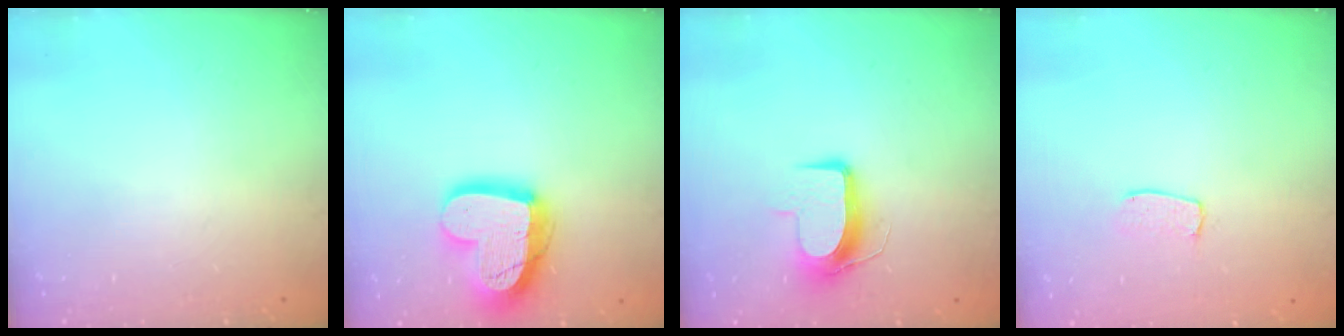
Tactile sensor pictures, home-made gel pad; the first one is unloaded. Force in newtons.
{"total": 18.8, "press": 18.7, "slide": 1.9}
{"total": 9.8, "press": 9.8, "slide": 0.3}
{"total": 3.9, "press": 3.9, "slide": 0.3}